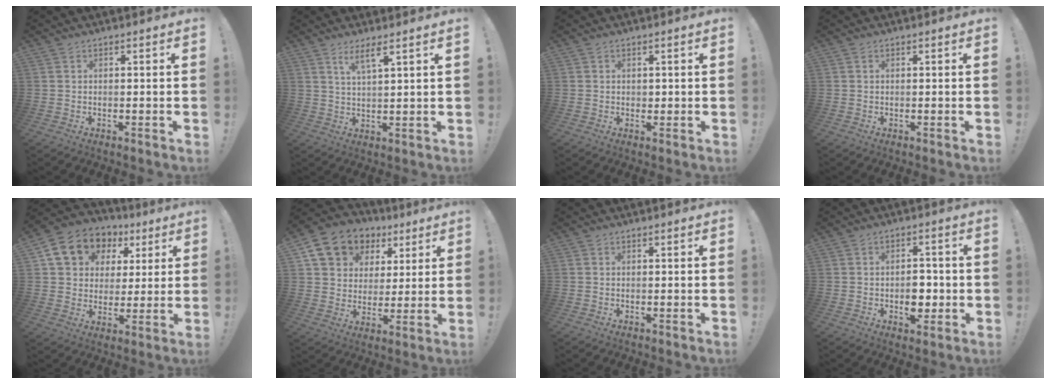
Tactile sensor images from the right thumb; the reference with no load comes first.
{"total": 5.0, "force": [3.4, 0.3, 3.7], "torque": [-0.066, -0.013, 0.056]}
{"total": 0.8, "force": [0.1, 0.8, 0.1], "torque": [-0.002, 0.003, 0.001]}
{"total": 0.0}
{"total": 13.6, "force": [6.4, 10.7, 5.5], "torque": [-0.088, -0.026, 0.129]}
{"total": 13.2, "force": [7.1, 10.1, 4.7], "torque": [-0.077, -0.038, 0.142]}
{"total": 0.0}
{"total": 6.6, "force": [-1.6, 4.8, 4.2], "torque": [-0.045, 0.012, -0.027]}